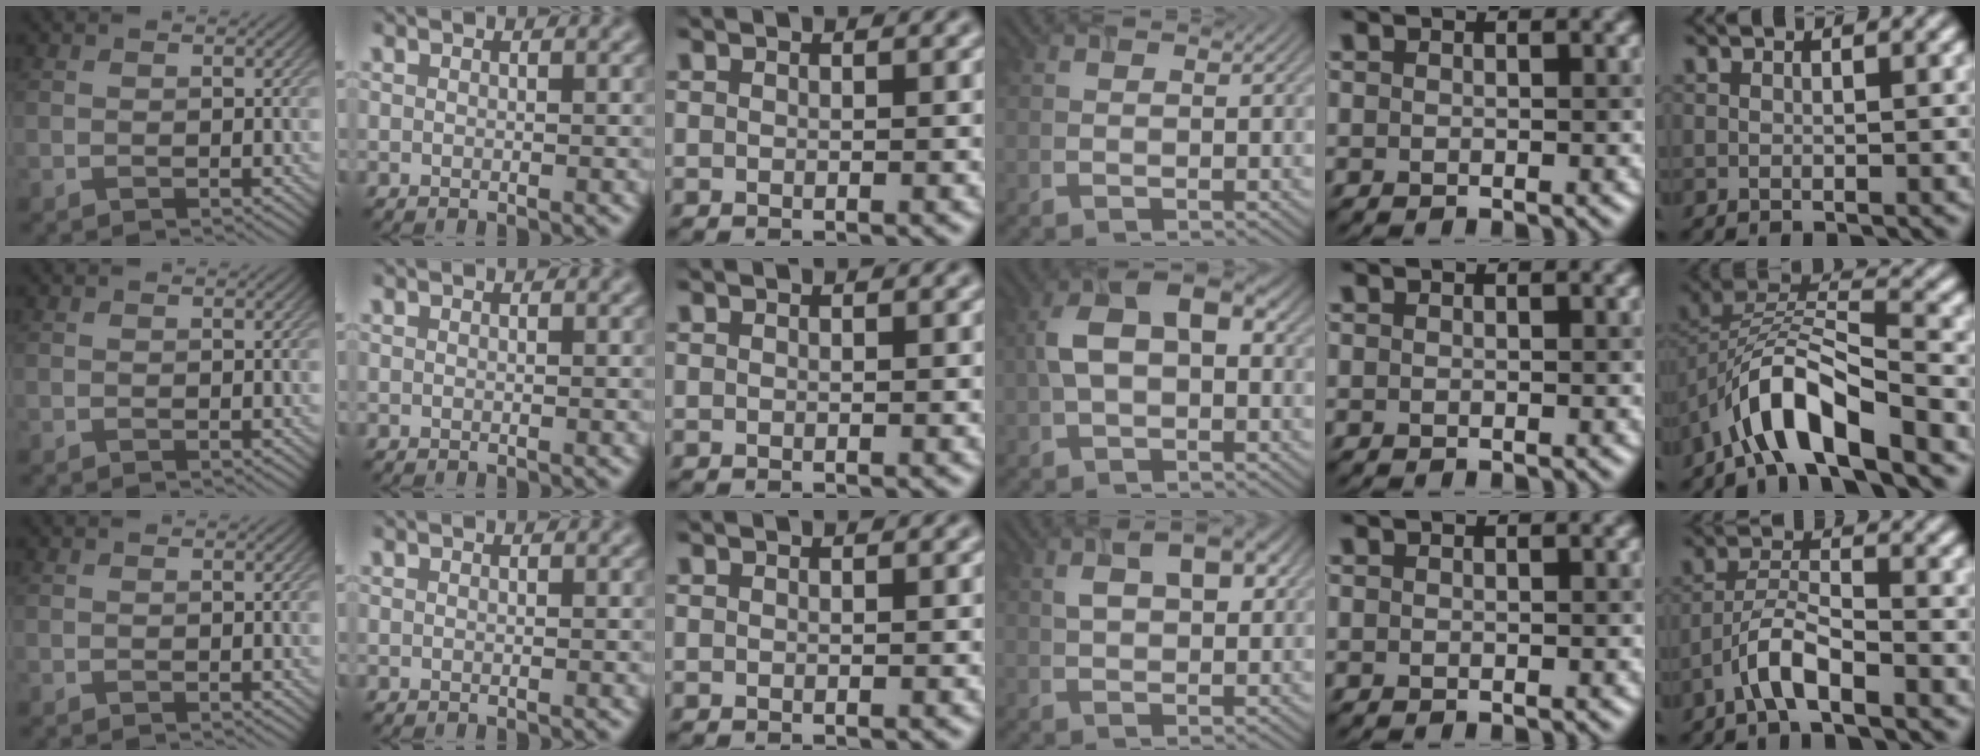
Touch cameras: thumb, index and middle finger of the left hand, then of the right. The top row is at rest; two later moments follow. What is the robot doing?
{"motion": "lift_and_place", "object": "timer"}